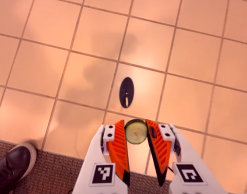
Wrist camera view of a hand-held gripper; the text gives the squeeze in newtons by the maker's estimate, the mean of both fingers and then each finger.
{"total": 6.3, "left": 6.1, "right": 6.5}